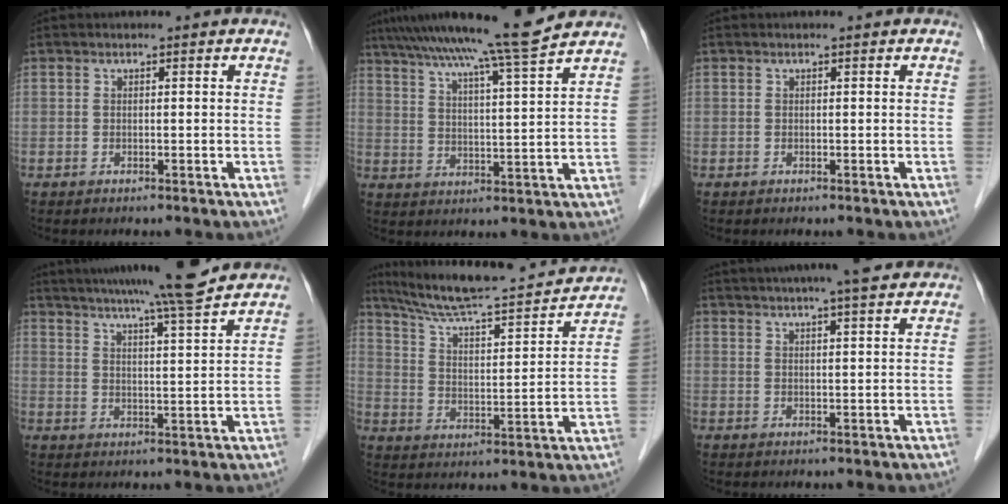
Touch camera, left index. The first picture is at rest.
{"total": 13.7, "force": [11.6, -1.8, 7.0], "torque": [-0.119, -0.004, 0.172]}
{"total": 0.0}
{"total": 14.1, "force": [12.4, -1.0, 6.8], "torque": [-0.116, -0.004, 0.173]}
{"total": 19.7, "force": [18.0, 1.1, 7.8], "torque": [-0.133, -0.012, 0.268]}
{"total": 13.5, "force": [11.5, 0.8, 6.9], "torque": [-0.115, 0.027, 0.153]}